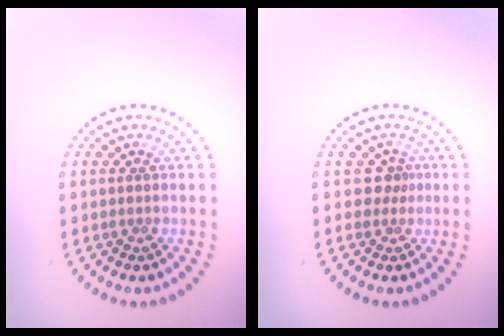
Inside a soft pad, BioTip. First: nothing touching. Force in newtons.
{"total": 1.2, "press": 0.7, "slide": 1.0}